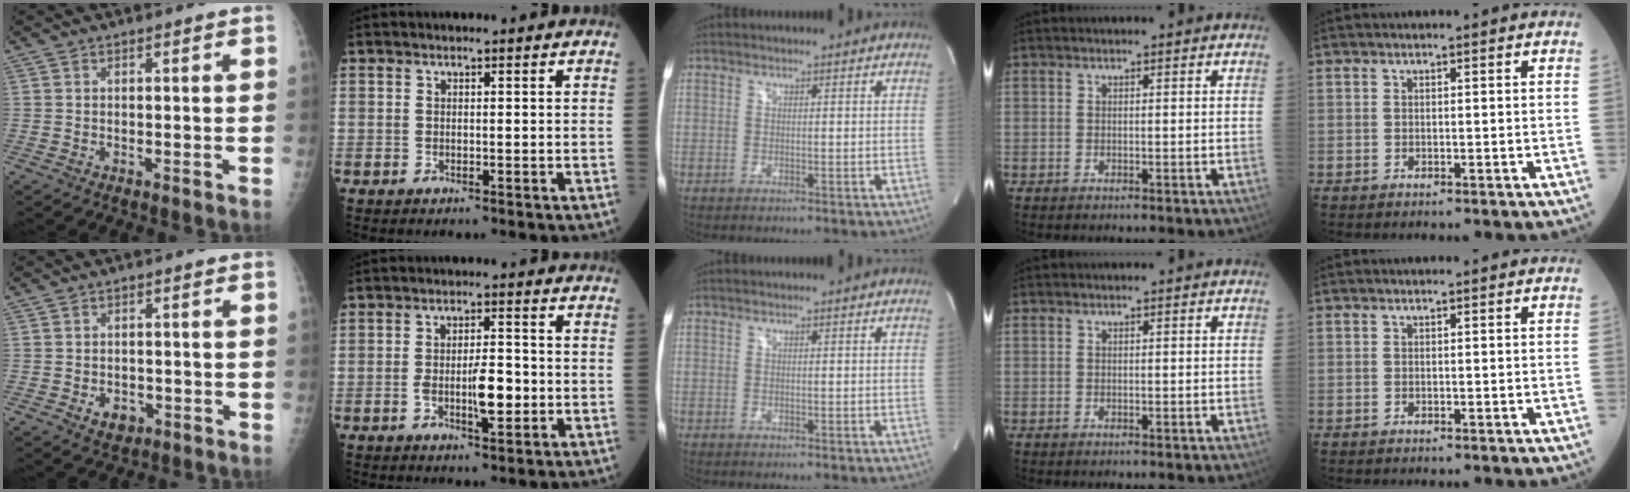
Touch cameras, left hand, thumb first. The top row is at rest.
{"thumb": {"total": 3.6, "force": [-1.3, 2.7, 1.9], "torque": [-0.018, 0.003, -0.011]}, "index": {"total": 5.8, "force": [-1.5, 1.5, 5.3], "torque": [-0.092, -0.003, -0.026]}}